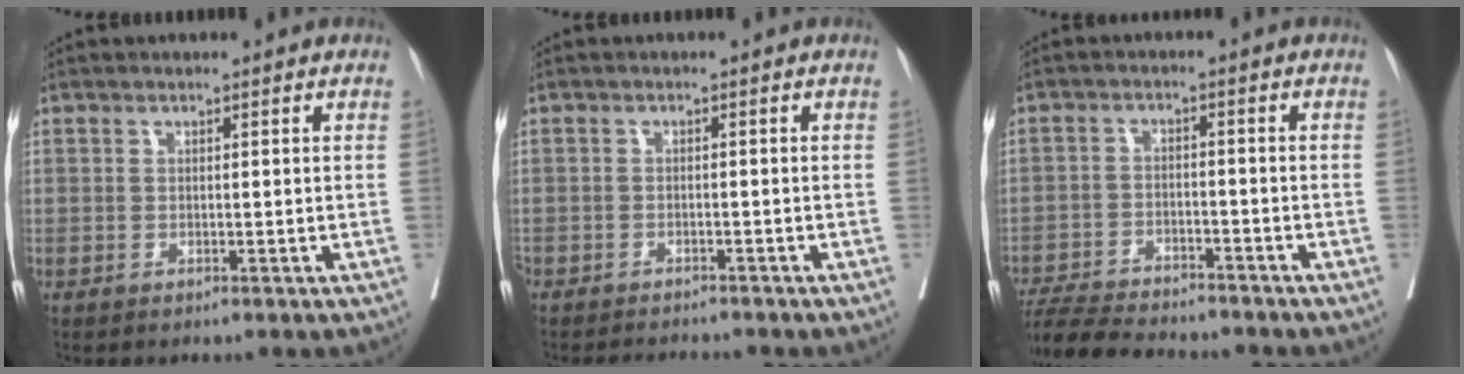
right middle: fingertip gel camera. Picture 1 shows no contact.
{"total": 4.8, "force": [-4.6, 0.5, 1.2], "torque": [-0.010, -0.007, -0.068]}
{"total": 11.4, "force": [-10.5, 1.5, 4.1], "torque": [-0.066, -0.008, -0.166]}